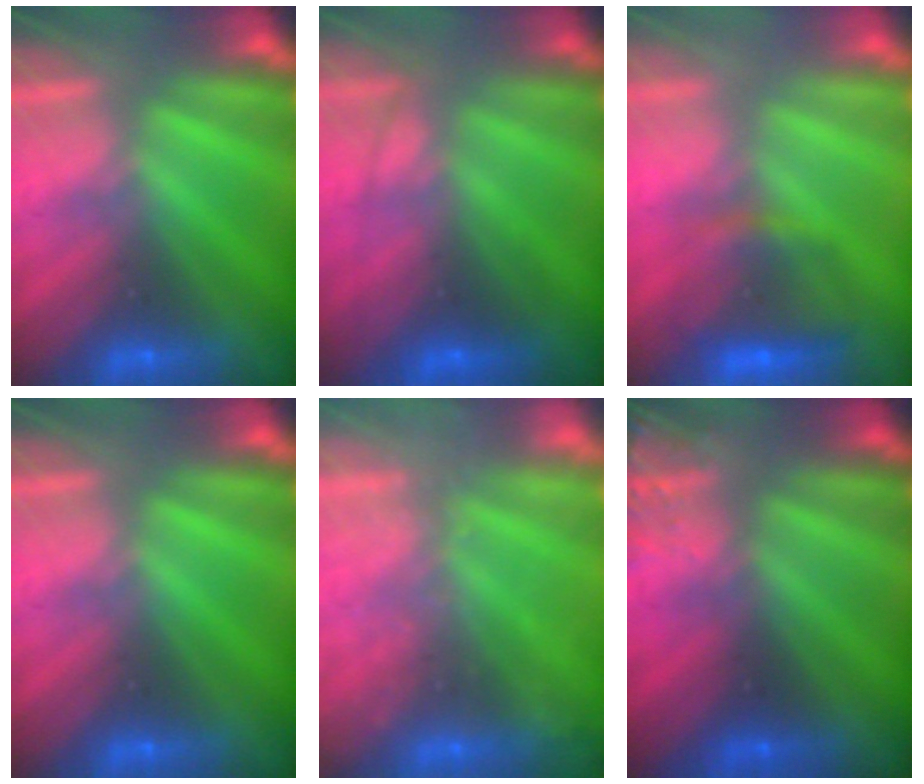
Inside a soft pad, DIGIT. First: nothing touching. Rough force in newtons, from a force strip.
{"total": 3.4}
{"total": 6.6}
{"total": 0.0}
{"total": 2.4}
{"total": 3.4}